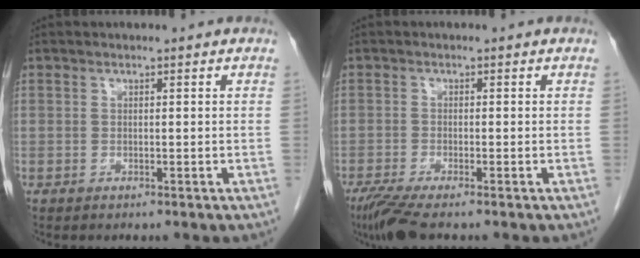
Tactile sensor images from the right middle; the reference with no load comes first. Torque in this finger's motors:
{"motor_torque": [0.82, -0.64, 0.04, 0.05]}